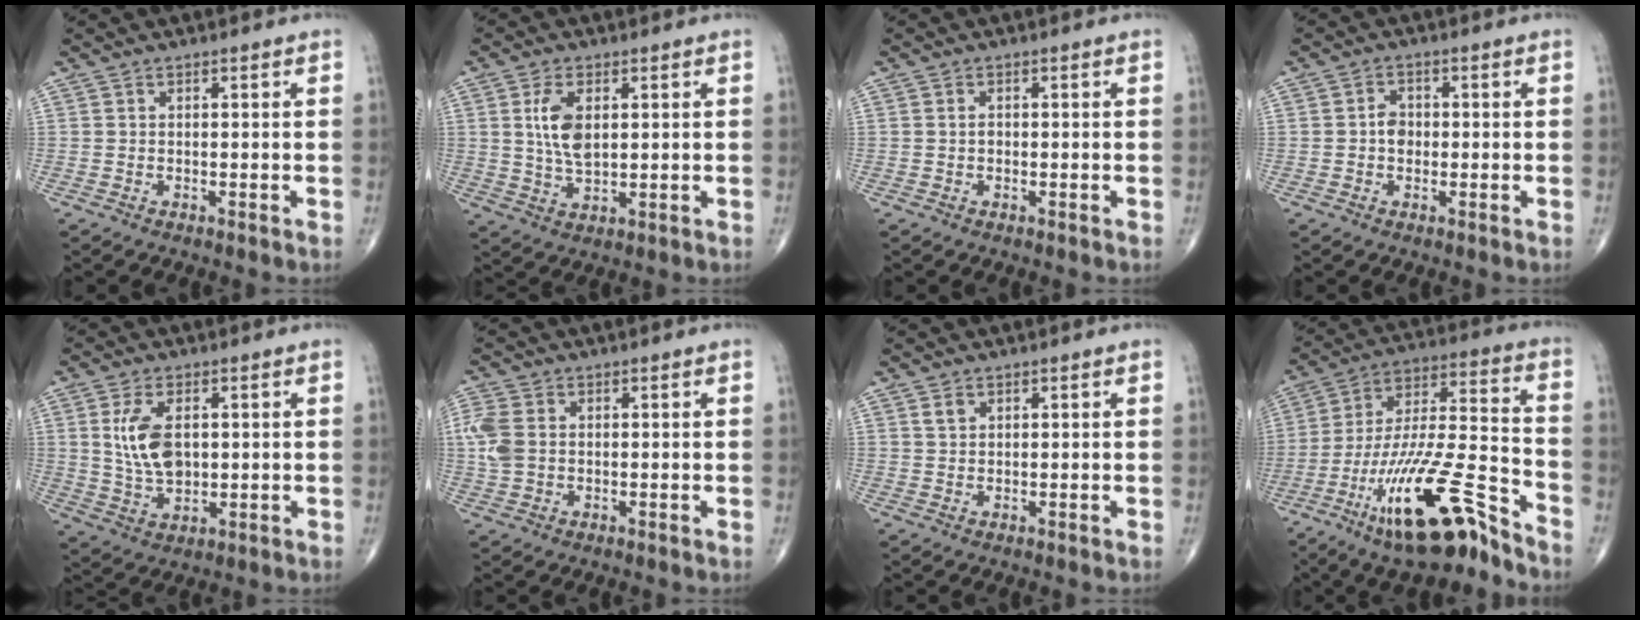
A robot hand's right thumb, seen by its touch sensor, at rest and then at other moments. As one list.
[{"total": 7.0, "force": [1.6, 3.6, 5.8], "torque": [-0.112, -0.009, 0.034]}, {"total": 0.7, "force": [-0.1, 0.5, 0.5], "torque": [-0.007, 0.000, -0.003]}, {"total": 2.7, "force": [-0.3, 2.2, 1.6], "torque": [-0.015, 0.006, -0.011]}, {"total": 8.8, "force": [1.5, 5.0, 7.1], "torque": [-0.133, -0.010, 0.037]}, {"total": 5.8, "force": [0.4, 4.2, 4.0], "torque": [-0.112, 0.007, 0.008]}, {"total": 1.5, "force": [0.8, 1.0, 0.8], "torque": [-0.010, -0.001, 0.017]}, {"total": 21.6, "force": [-13.8, 4.8, 16.0], "torque": [-0.298, 0.077, -0.240]}]